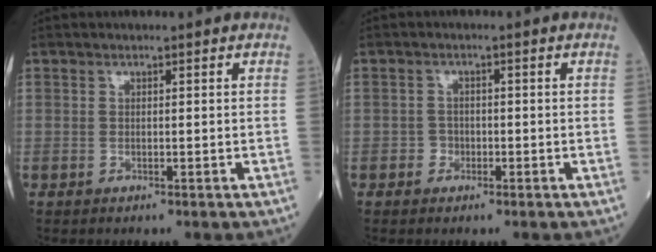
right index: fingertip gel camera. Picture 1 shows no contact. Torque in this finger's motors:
{"motor_torque": [-0.13, 0.01, 0.08, -0.01]}